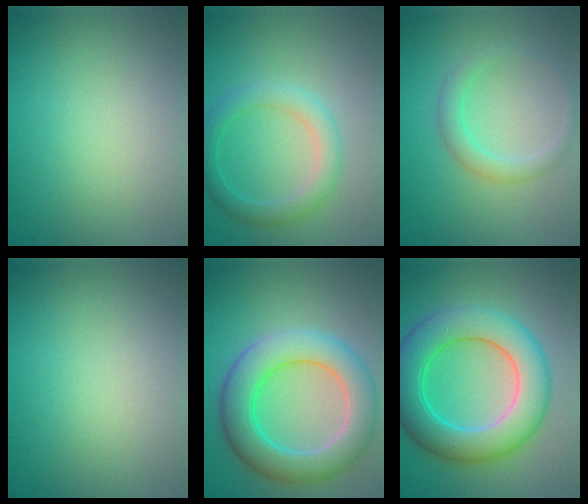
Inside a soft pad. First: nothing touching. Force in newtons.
{"total": 3.0, "press": 3.0, "slide": 0.1}
{"total": 2.1, "press": 2.1, "slide": 0.0}
{"total": 0.0}
{"total": 7.3, "press": 7.3, "slide": 0.3}
{"total": 8.8, "press": 8.8, "slide": 0.4}